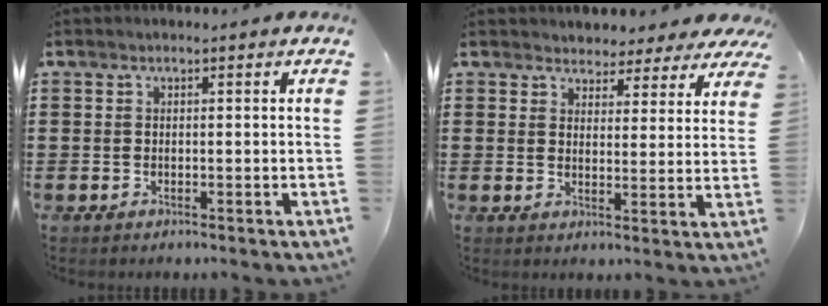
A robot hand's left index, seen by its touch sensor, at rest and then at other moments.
{"total": 3.6, "force": [3.4, 1.1, 0.0], "torque": [-0.011, -0.013, 0.060]}